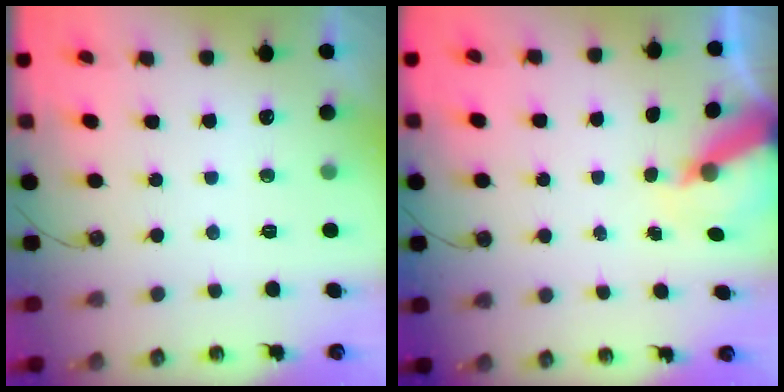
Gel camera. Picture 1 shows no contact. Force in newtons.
{"total": 7.4, "press": 7.4, "slide": 0.8}